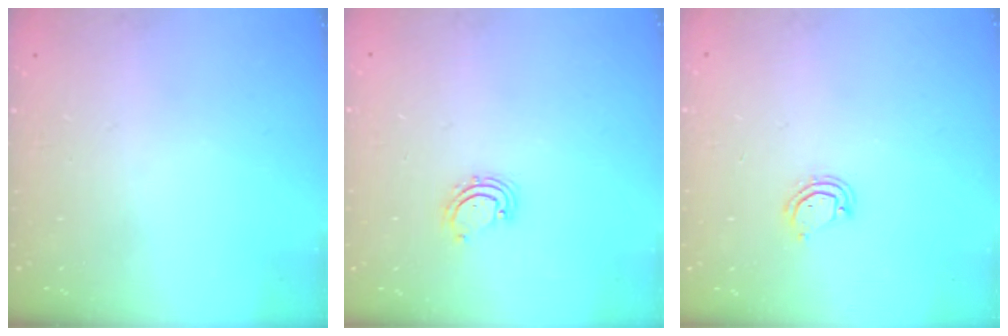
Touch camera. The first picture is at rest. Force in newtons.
{"total": 2.9, "press": 2.9, "slide": 0.4}
{"total": 3.4, "press": 3.4, "slide": 0.2}